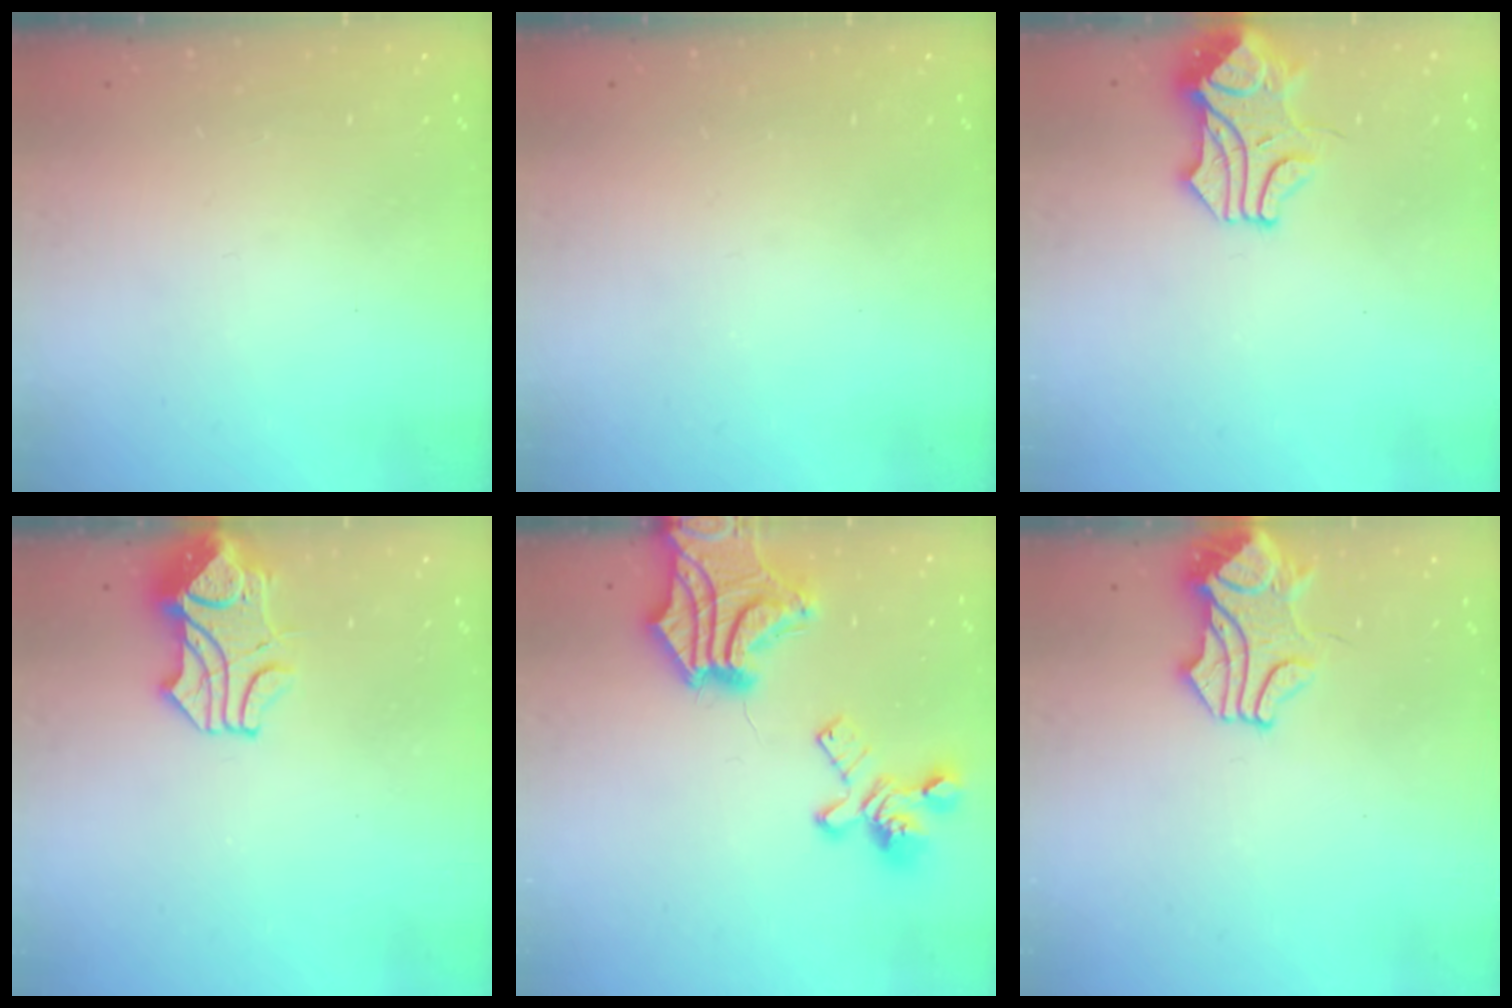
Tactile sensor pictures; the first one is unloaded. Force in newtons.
{"total": 0.0}
{"total": 1.2, "press": 1.1, "slide": 0.5}
{"total": 2.3, "press": 2.0, "slide": 1.0}
{"total": 15.5, "press": 15.0, "slide": 3.8}
{"total": 1.8, "press": 1.7, "slide": 0.5}